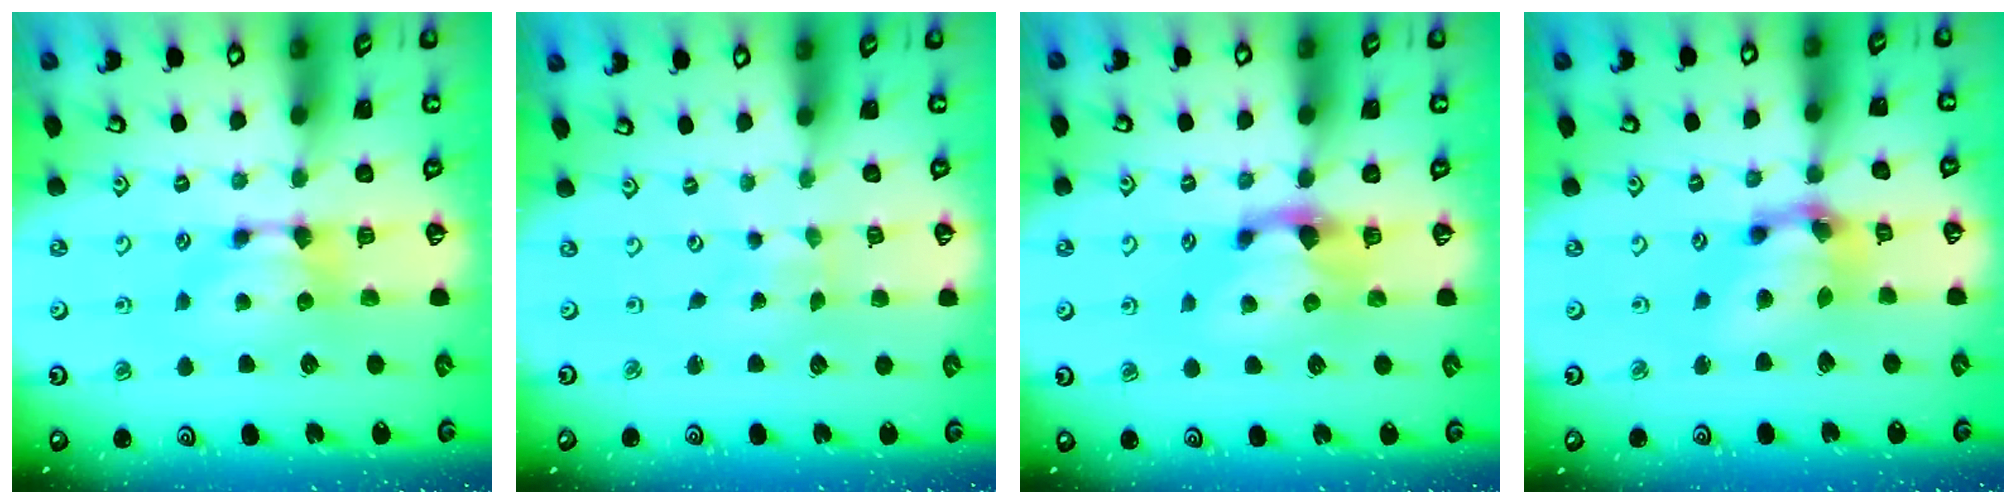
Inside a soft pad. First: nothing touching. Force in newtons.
{"total": 5.4, "press": 5.4, "slide": 0.2}
{"total": 1.7, "press": 1.3, "slide": 1.1}
{"total": 6.5, "press": 6.1, "slide": 2.1}